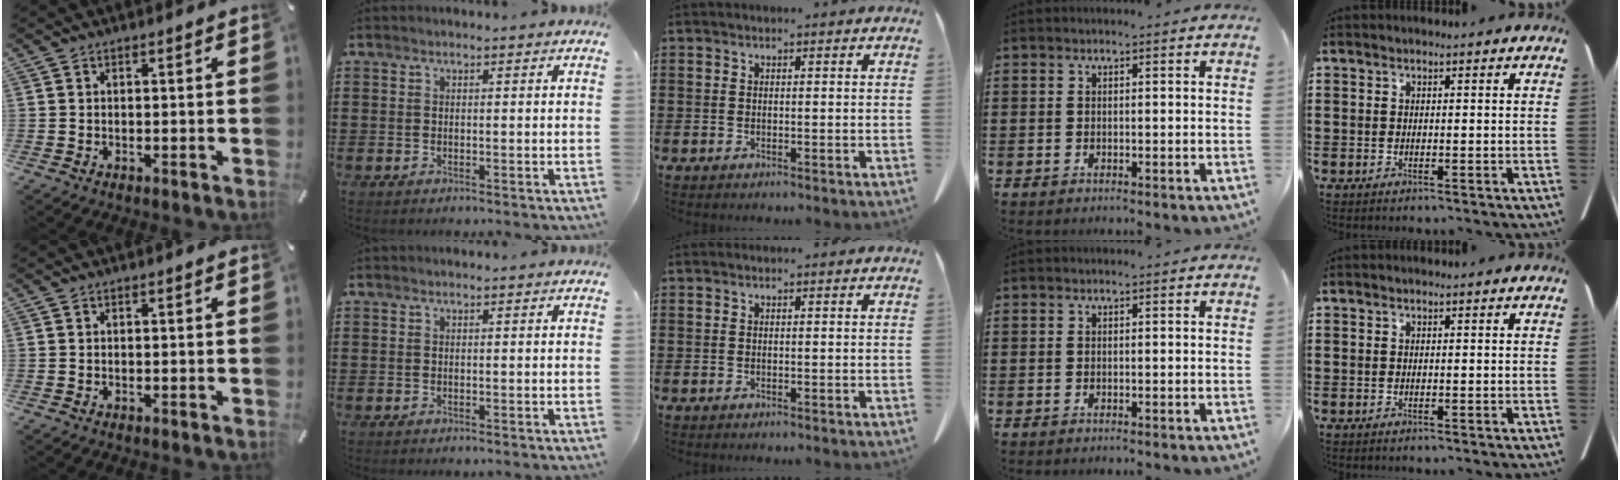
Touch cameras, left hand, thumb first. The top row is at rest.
{}